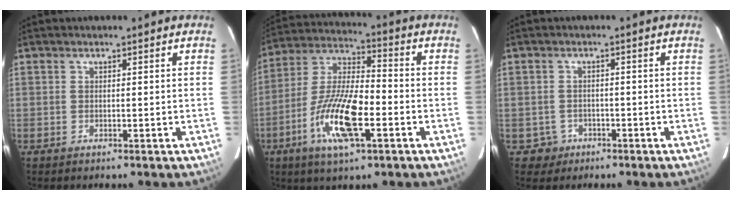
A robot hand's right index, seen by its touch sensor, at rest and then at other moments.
{"total": 14.4, "force": [-5.3, 3.4, 12.9], "torque": [-0.261, -0.007, -0.096]}
{"total": 2.9, "force": [-1.2, 2.6, -0.4], "torque": [0.010, 0.013, -0.018]}